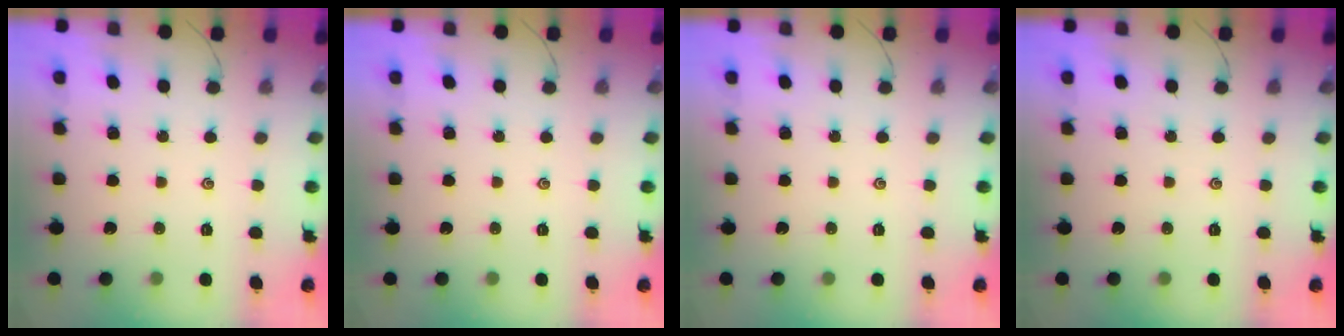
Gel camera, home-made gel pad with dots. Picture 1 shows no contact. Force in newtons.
{"total": 0.0}
{"total": 0.0}
{"total": 0.0}